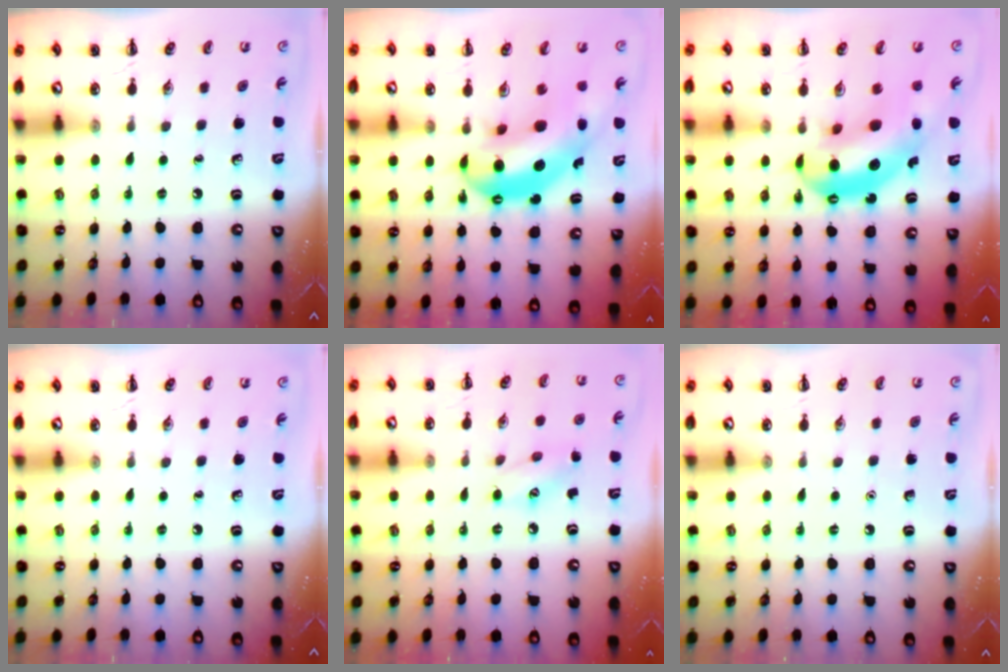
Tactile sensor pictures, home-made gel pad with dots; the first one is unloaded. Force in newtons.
{"total": 12.0, "press": 11.6, "slide": 3.0}
{"total": 13.7, "press": 13.1, "slide": 3.9}
{"total": 0.0}
{"total": 7.0, "press": 7.0, "slide": 0.8}
{"total": 1.6, "press": 1.6, "slide": 0.1}